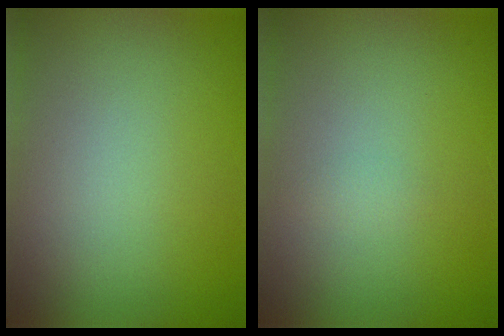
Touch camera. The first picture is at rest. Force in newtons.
{"total": 0.5, "press": 0.5, "slide": 0.1}